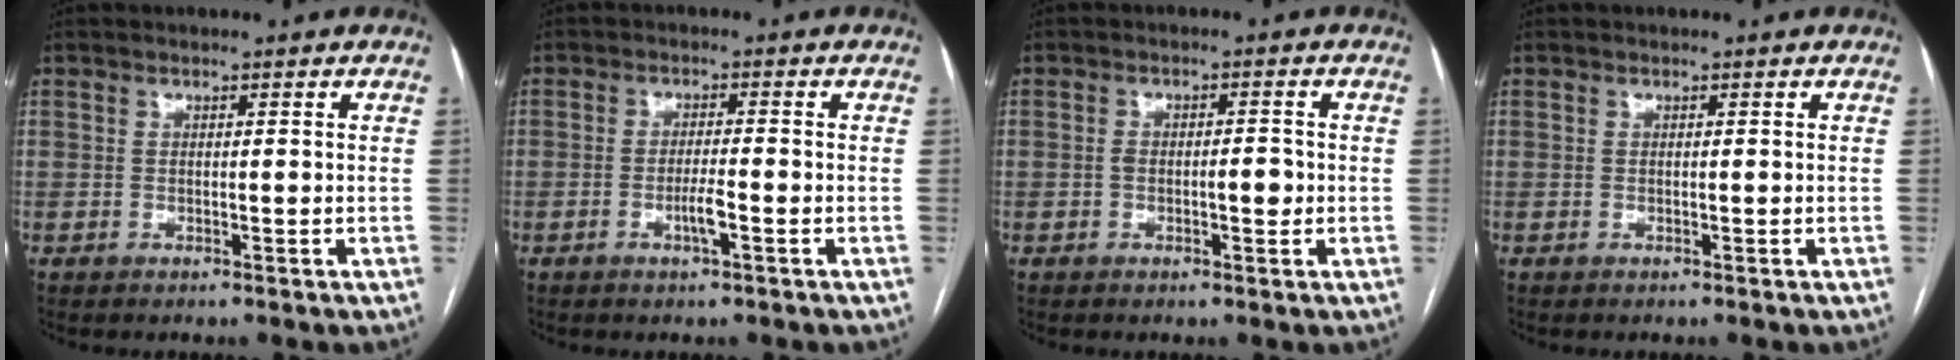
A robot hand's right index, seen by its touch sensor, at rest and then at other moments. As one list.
[{"total": 2.8, "force": [-1.2, 0.2, 2.6], "torque": [-0.049, -0.001, -0.023]}, {"total": 3.3, "force": [-0.6, 1.3, 2.9], "torque": [-0.048, 0.007, -0.007]}, {"total": 0.0}]